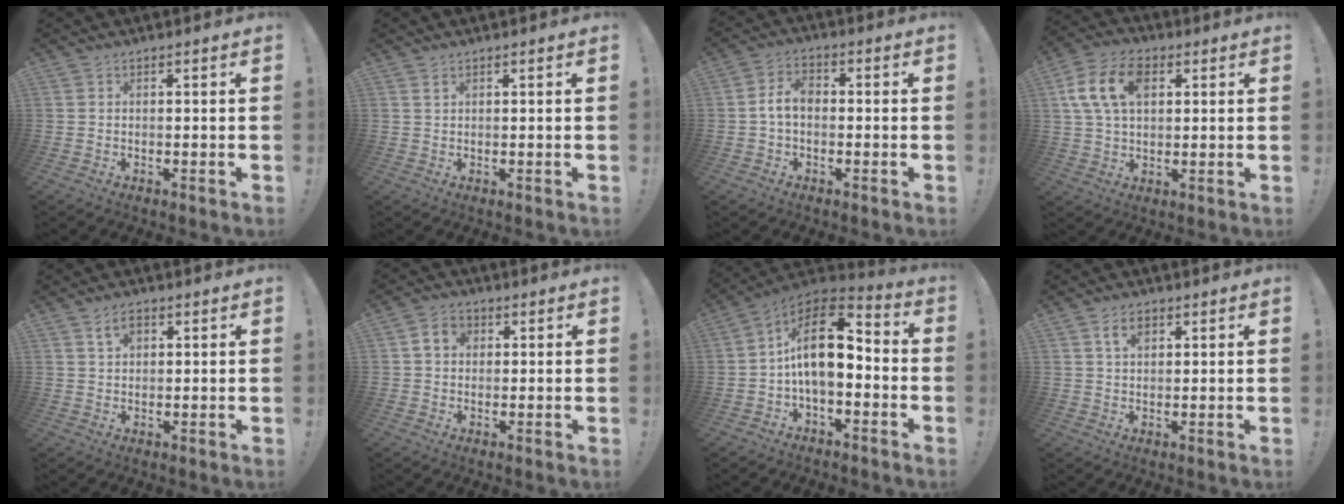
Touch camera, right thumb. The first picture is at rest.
{"total": 1.0, "force": [0.6, 0.0, 0.8], "torque": [-0.013, 0.000, 0.009]}
{"total": 6.3, "force": [-0.6, 4.1, 4.8], "torque": [-0.084, 0.012, -0.010]}
{"total": 13.3, "force": [4.0, 8.6, 9.3], "torque": [-0.176, 0.002, 0.074]}
{"total": 4.0, "force": [1.8, 2.5, 2.5], "torque": [-0.045, 0.004, 0.033]}
{"total": 5.3, "force": [1.4, 4.2, 2.9], "torque": [-0.042, 0.006, 0.026]}
{"total": 15.1, "force": [1.1, 8.1, 12.7], "torque": [-0.215, 0.003, 0.021]}
{"total": 4.4, "force": [1.9, 2.7, 2.9], "torque": [-0.044, 0.000, 0.033]}